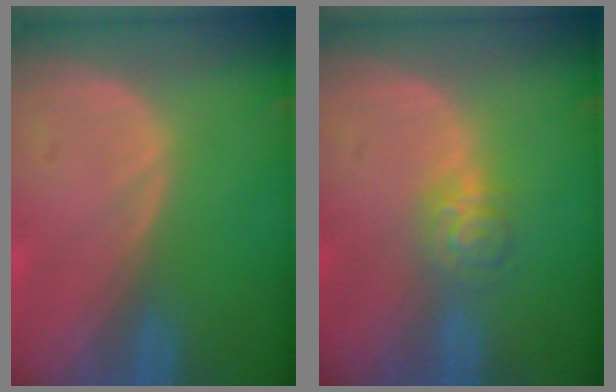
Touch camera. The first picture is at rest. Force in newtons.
{"total": 3.9, "press": 3.6, "slide": 1.3}